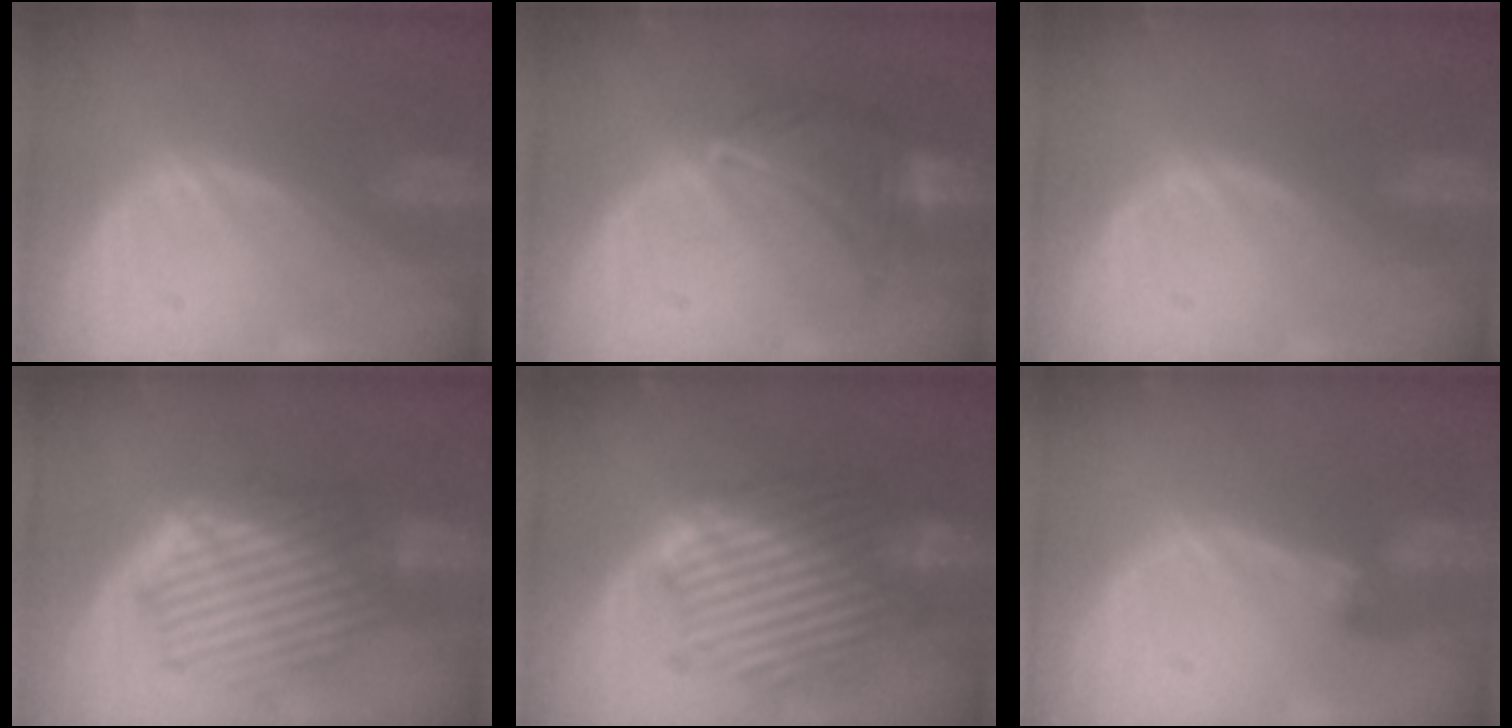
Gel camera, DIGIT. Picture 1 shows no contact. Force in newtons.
{"total": 7.9, "press": 7.1, "slide": 3.4}
{"total": 0.0}
{"total": 8.7, "press": 7.9, "slide": 3.6}
{"total": 10.0, "press": 10.0, "slide": 0.5}
{"total": 2.8, "press": 2.6, "slide": 1.1}